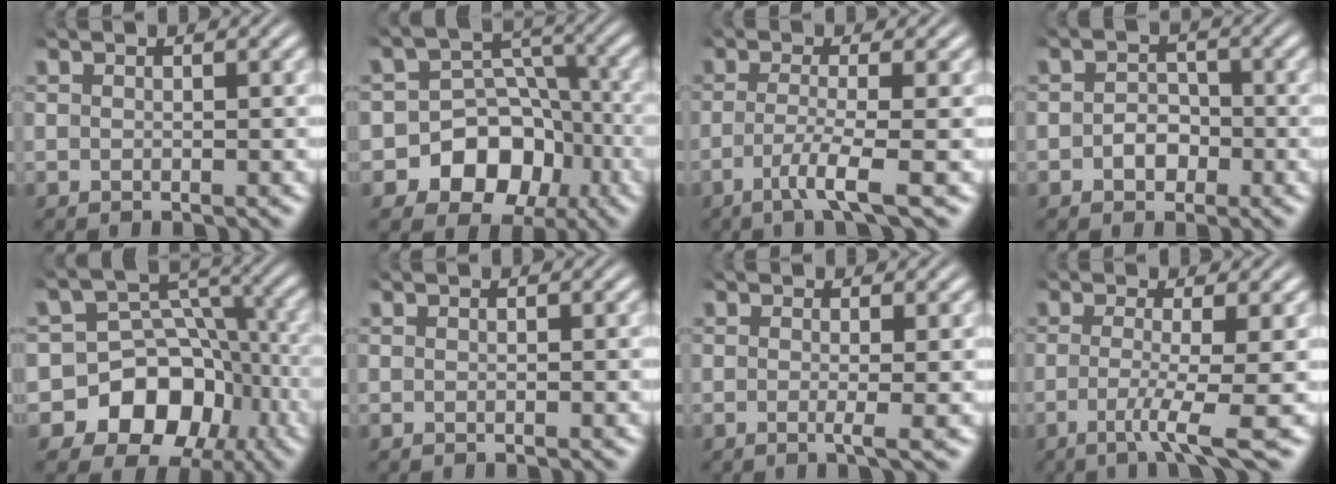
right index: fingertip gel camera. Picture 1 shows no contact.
{"total": 11.4, "force": [-3.9, 9.7, 4.4], "torque": [-0.094, -0.044, -0.056]}
{"total": 3.6, "force": [-1.8, -0.1, 3.2], "torque": [-0.070, -0.027, -0.020]}
{"total": 2.5, "force": [-1.3, 1.9, 0.9], "torque": [-0.005, -0.004, -0.024]}
{"total": 14.7, "force": [-5.1, 12.1, 6.4], "torque": [-0.142, -0.069, -0.069]}
{"total": 0.0}
{"total": 1.5, "force": [-0.3, -0.3, 1.4], "torque": [-0.024, -0.008, -0.007]}
{"total": 3.9, "force": [-1.6, -0.4, 3.5], "torque": [-0.072, -0.027, -0.022]}